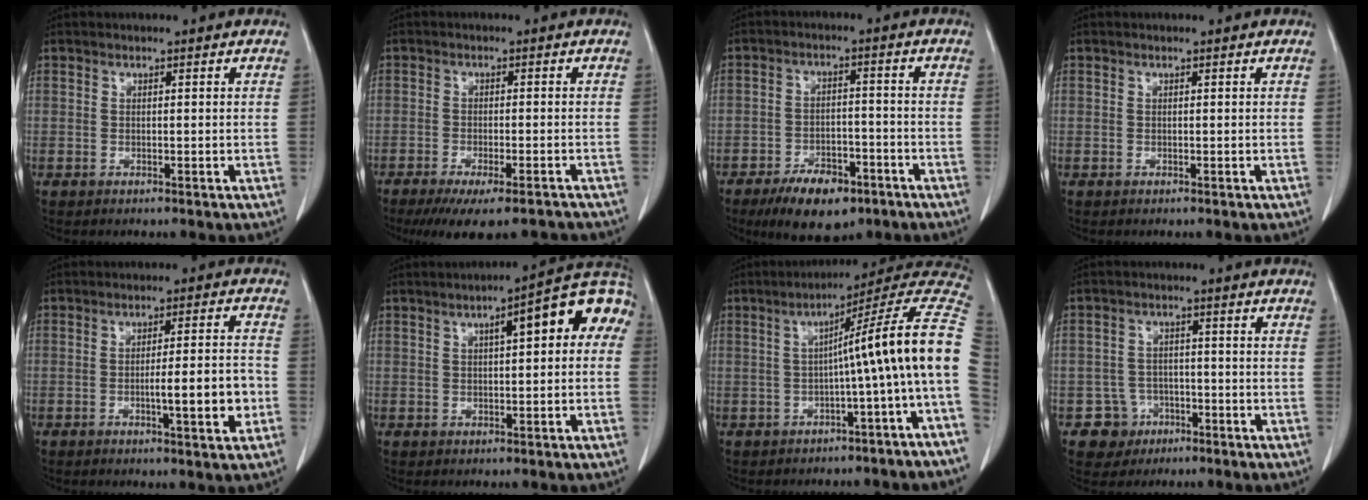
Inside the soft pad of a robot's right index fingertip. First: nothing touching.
{"total": 12.5, "force": [-10.5, 2.5, 6.4], "torque": [-0.088, -0.013, -0.144]}
{"total": 9.7, "force": [-6.4, 4.2, 5.9], "torque": [-0.096, -0.004, -0.103]}
{"total": 0.0}
{"total": 7.6, "force": [-2.3, 0.5, 7.3], "torque": [-0.105, 0.005, -0.030]}
{"total": 10.9, "force": [2.8, 2.3, 10.2], "torque": [-0.135, 0.042, 0.028]}
{"total": 13.4, "force": [-1.3, -1.7, 13.2], "torque": [-0.161, 0.039, -0.031]}
{"total": 5.0, "force": [-2.4, 4.3, -0.1], "torque": [0.007, 0.015, -0.035]}